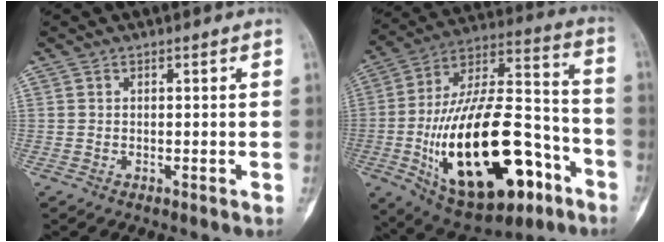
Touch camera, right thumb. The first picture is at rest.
{"total": 32.0, "force": [-11.2, 15.0, 26.0], "torque": [-0.459, 0.049, -0.162]}